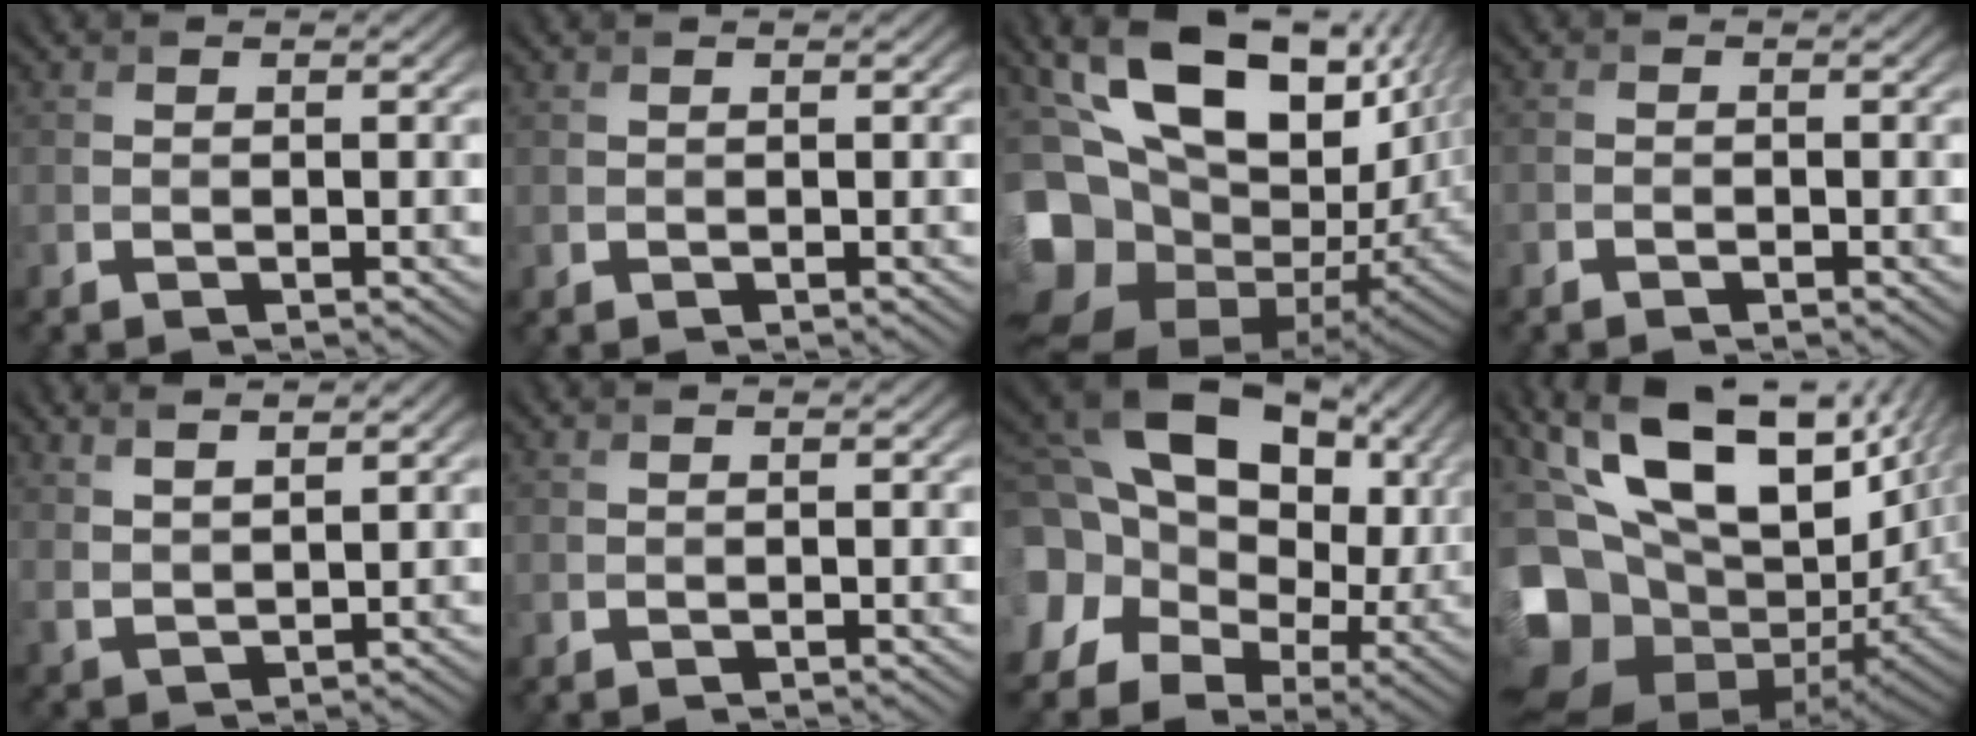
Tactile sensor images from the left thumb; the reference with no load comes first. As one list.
[{"total": 0.0}, {"total": 17.7, "force": [4.5, 12.0, 12.3], "torque": [-0.262, 0.007, 0.085]}, {"total": 0.5, "force": [-0.5, 0.0, 0.1], "torque": [-0.002, 0.001, -0.014]}, {"total": 4.4, "force": [3.8, 0.6, 2.1], "torque": [-0.045, -0.005, 0.087]}, {"total": 0.0}, {"total": 23.0, "force": [4.8, 17.3, 14.4], "torque": [-0.347, 0.008, 0.095]}, {"total": 18.8, "force": [4.3, 11.5, 14.2], "torque": [-0.303, -0.008, 0.093]}]